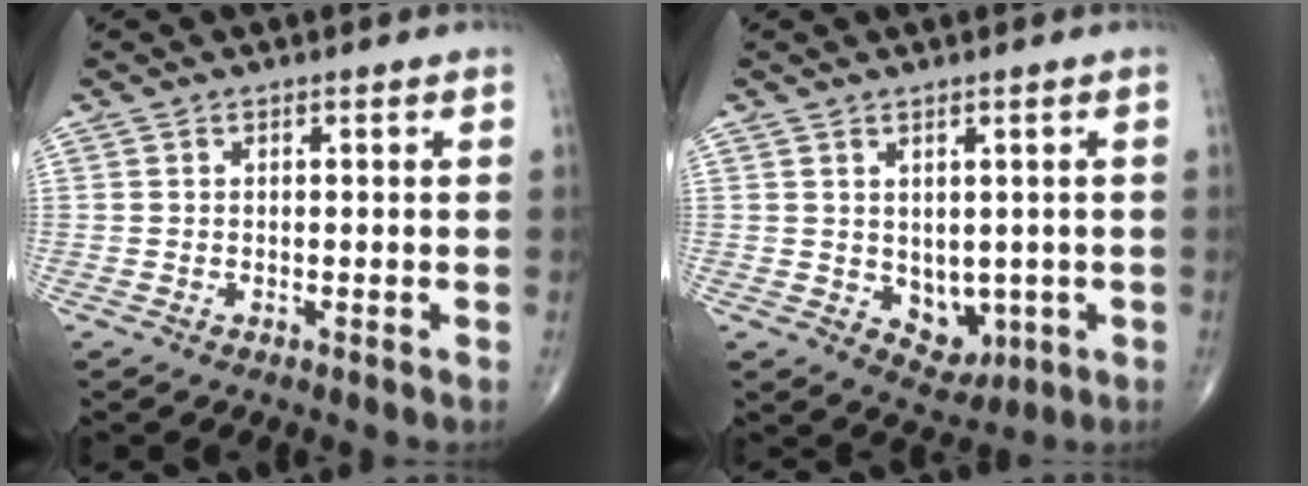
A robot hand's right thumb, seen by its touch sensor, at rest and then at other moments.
{"total": 5.7, "force": [-0.3, 4.3, 3.7], "torque": [-0.026, -0.012, 0.014]}